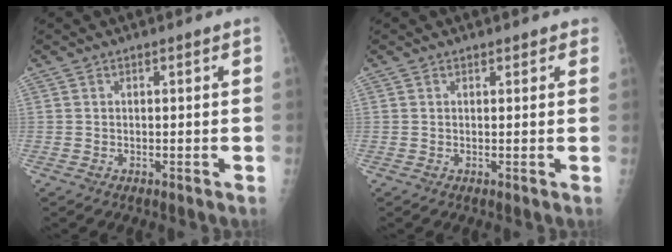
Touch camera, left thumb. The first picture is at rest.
{"total": 1.5, "force": [1.2, 0.9, 0.3], "torque": [0.018, -0.002, 0.008]}